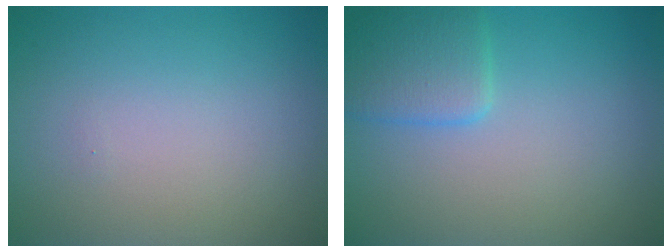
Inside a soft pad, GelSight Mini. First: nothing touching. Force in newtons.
{"total": 2.9, "press": 2.9, "slide": 0.2}